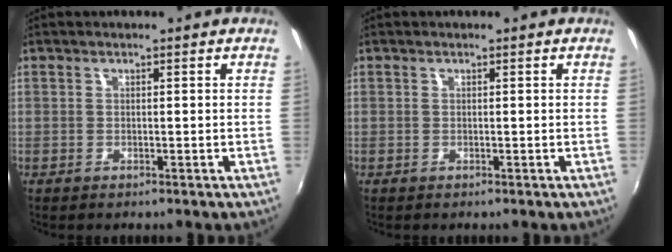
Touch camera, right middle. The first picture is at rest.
{"total": 0.0}